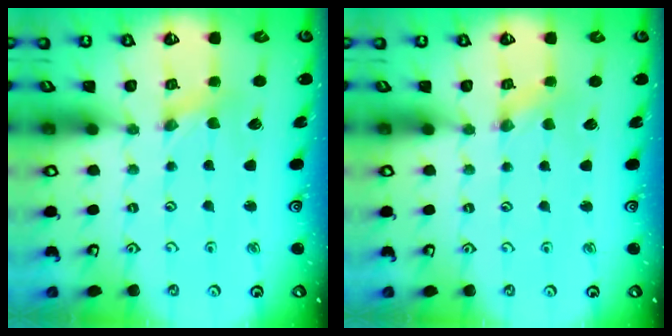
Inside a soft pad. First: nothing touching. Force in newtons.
{"total": 0.5, "press": 0.5, "slide": 0.1}